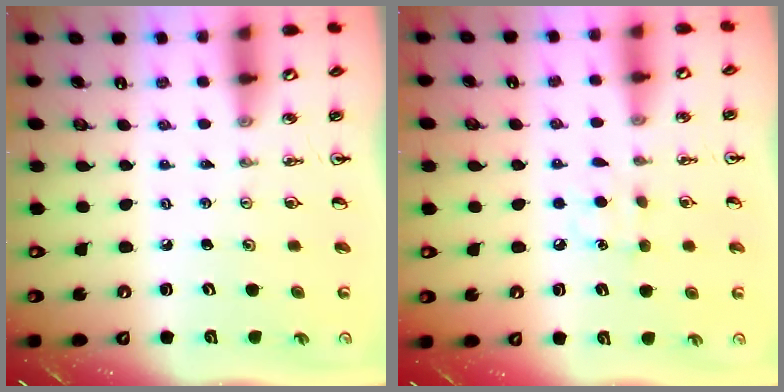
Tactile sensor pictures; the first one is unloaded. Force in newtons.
{"total": 9.1, "press": 9.1, "slide": 1.0}